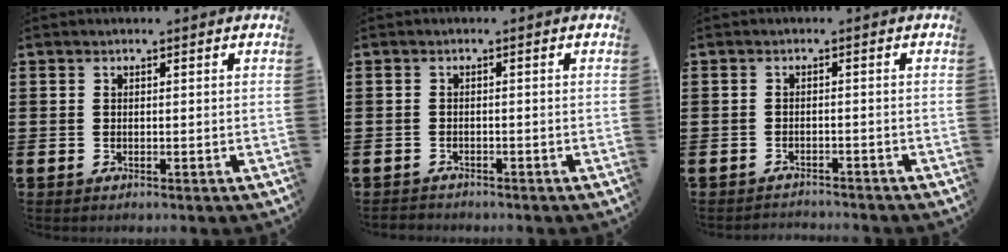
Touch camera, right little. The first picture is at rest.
{"total": 0.8, "force": [-0.7, 0.2, -0.1], "torque": [0.000, 0.001, -0.016]}
{"total": 1.4, "force": [-1.3, -0.1, -0.1], "torque": [-0.002, 0.004, -0.029]}